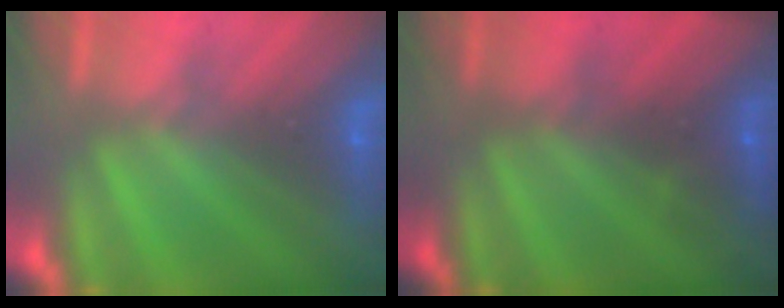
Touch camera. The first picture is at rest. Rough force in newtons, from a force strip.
{"total": 2.7}